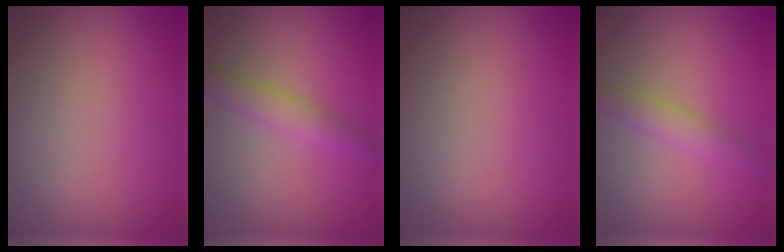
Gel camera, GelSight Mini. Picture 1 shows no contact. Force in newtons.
{"total": 2.7, "press": 2.7, "slide": 0.1}
{"total": 0.0}
{"total": 2.3, "press": 2.3, "slide": 0.2}